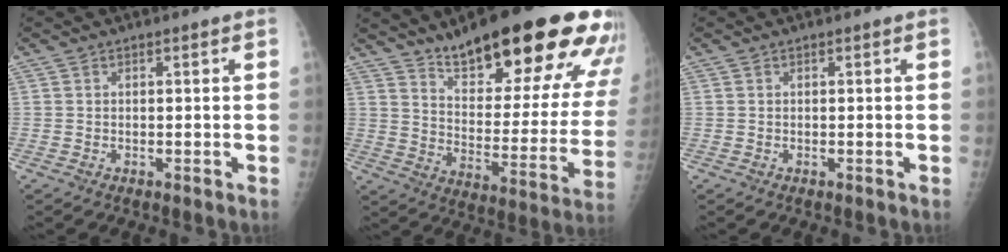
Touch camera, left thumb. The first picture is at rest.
{"total": 27.9, "force": [18.8, 7.9, 19.1], "torque": [-0.233, -0.085, 0.273]}
{"total": 0.0}